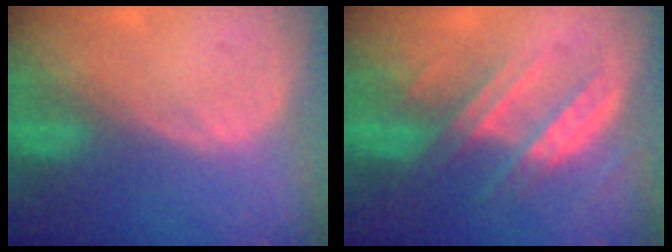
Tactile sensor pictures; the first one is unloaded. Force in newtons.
{"total": 7.1, "press": 6.9, "slide": 1.8}